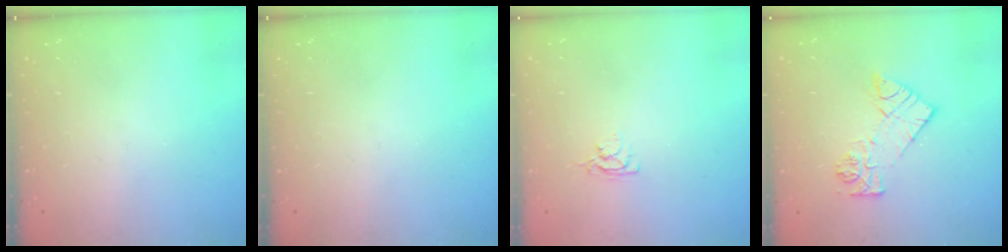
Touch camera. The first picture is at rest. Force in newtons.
{"total": 0.0}
{"total": 2.9, "press": 2.9, "slide": 0.3}
{"total": 10.2, "press": 10.2, "slide": 0.5}